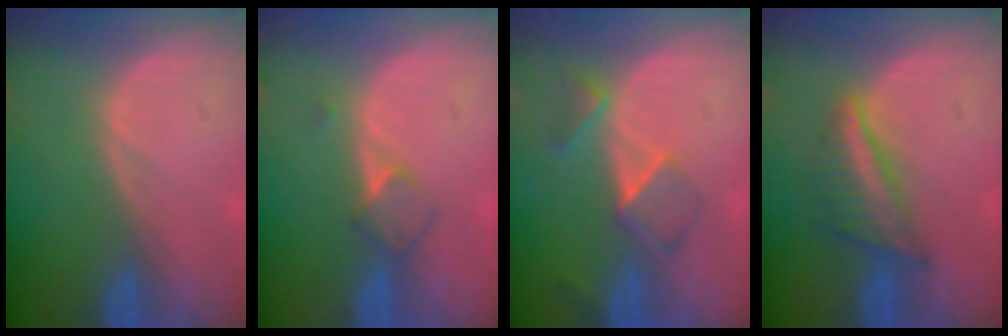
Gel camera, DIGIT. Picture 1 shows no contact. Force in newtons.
{"total": 3.0, "press": 2.7, "slide": 1.2}
{"total": 5.4, "press": 4.6, "slide": 2.8}
{"total": 5.6, "press": 5.5, "slide": 1.1}